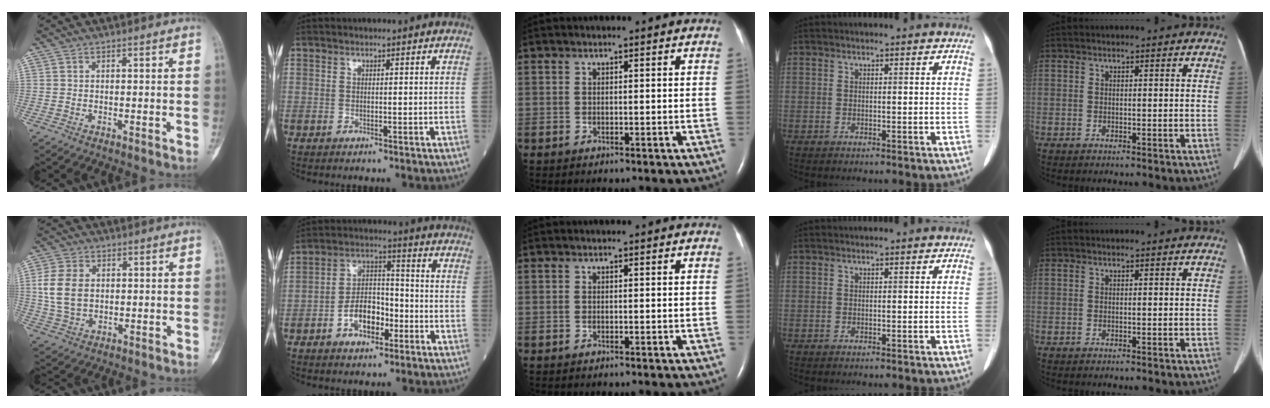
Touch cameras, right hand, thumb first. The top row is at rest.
{"thumb": {"total": 8.8, "force": [1.0, 6.3, 6.1], "torque": [-0.122, 0.000, 0.024]}, "index": {"total": 7.9, "force": [-3.3, 4.3, 5.7], "torque": [-0.111, 0.019, -0.057]}}